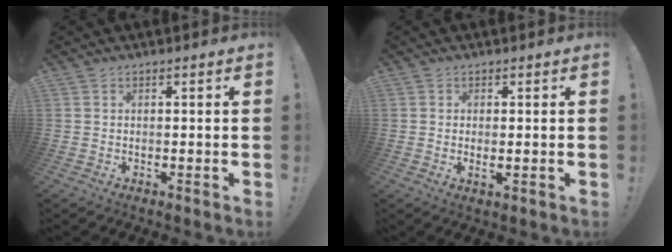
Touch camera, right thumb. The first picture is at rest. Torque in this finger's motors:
{"motor_torque": [-0.12, -0.20, 0.03, 0.04, 0.00]}